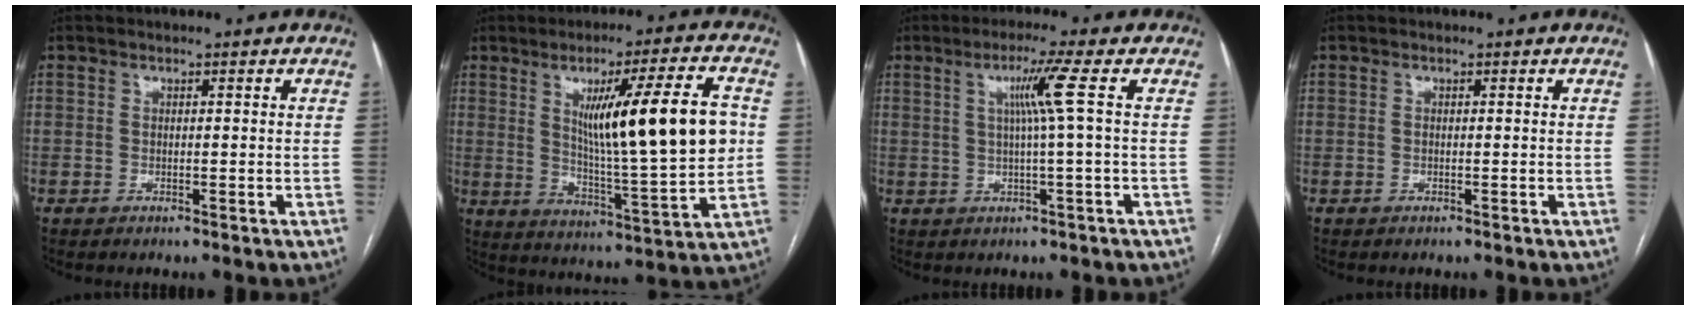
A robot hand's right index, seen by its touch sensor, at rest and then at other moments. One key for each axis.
{"total": 17.7, "fx": 3.3, "fy": 0.8, "fz": 17.4, "tx": -0.271, "ty": -0.005, "tz": 0.052}
{"total": 5.3, "fx": 1.1, "fy": -1.7, "fz": 4.9, "tx": -0.094, "ty": 0.005, "tz": 0.024}
{"total": 0.0}